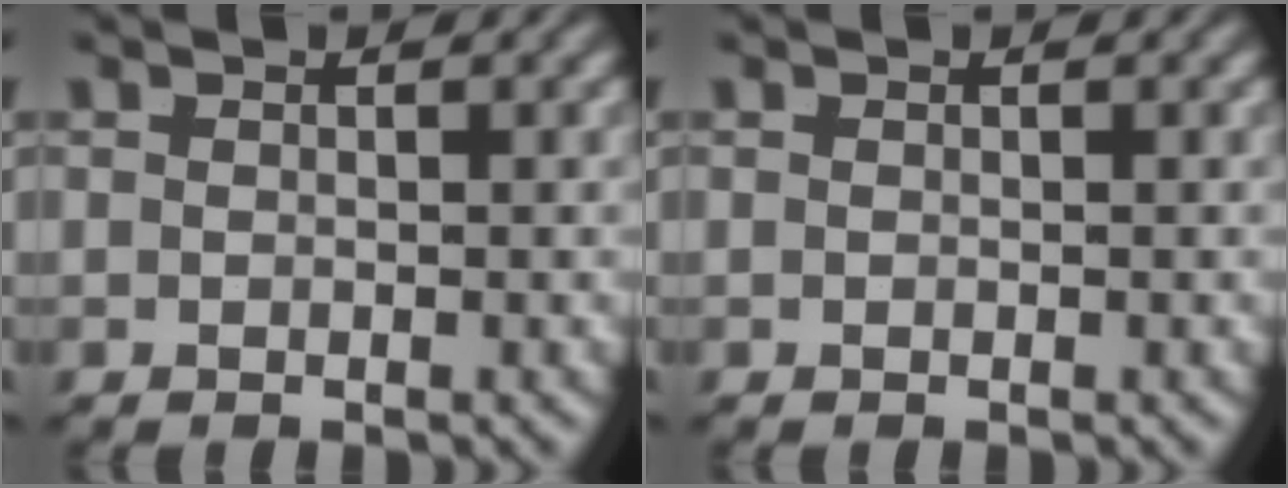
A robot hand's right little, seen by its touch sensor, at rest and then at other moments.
{"total": 0.0}